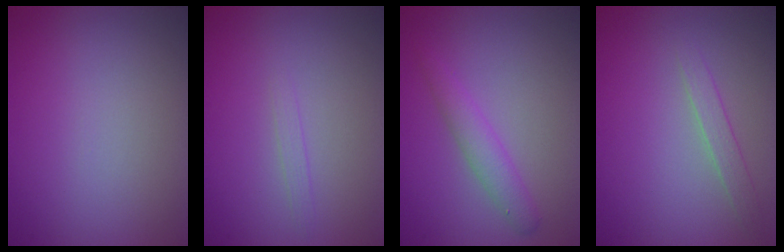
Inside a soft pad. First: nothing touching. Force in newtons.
{"total": 0.7, "press": 0.7, "slide": 0.0}
{"total": 2.1, "press": 2.1, "slide": 0.2}
{"total": 1.5, "press": 1.5, "slide": 0.1}